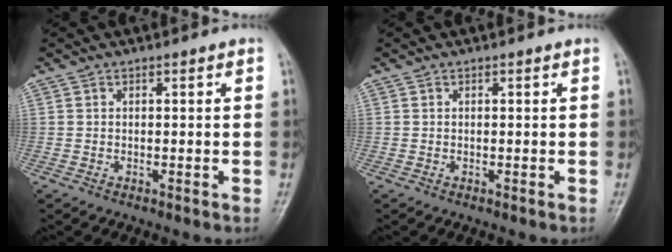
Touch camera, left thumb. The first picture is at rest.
{"total": 0.0}